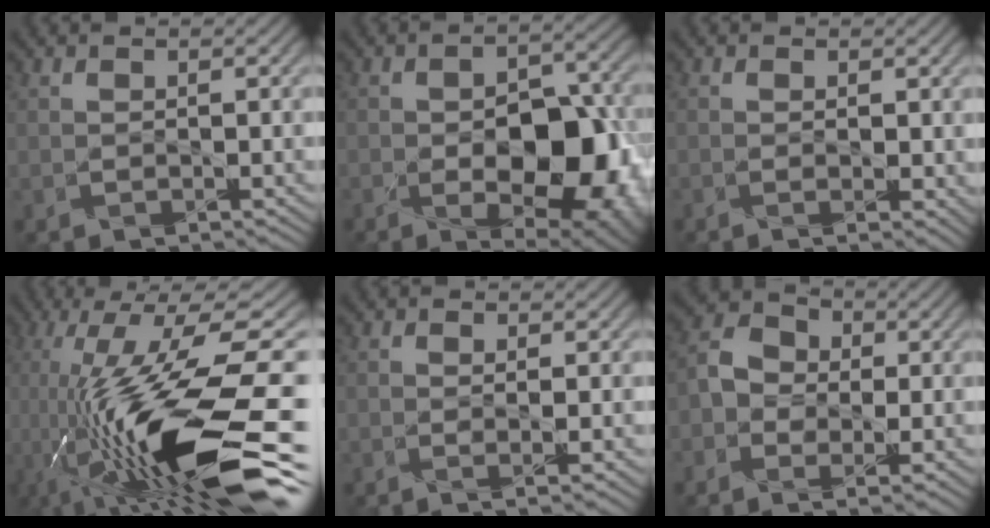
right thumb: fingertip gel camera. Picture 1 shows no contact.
{"total": 13.5, "force": [-3.4, 7.5, 10.7], "torque": [-0.135, -0.022, -0.038]}
{"total": 0.7, "force": [0.1, 0.1, 0.7], "torque": [-0.006, 0.001, -0.001]}
{"total": 19.3, "force": [-6.8, 5.0, 17.4], "torque": [-0.323, 0.009, -0.124]}
{"total": 1.0, "force": [-0.3, -0.3, 0.9], "torque": [-0.013, 0.005, -0.010]}
{"total": 5.3, "force": [-1.2, 4.1, 3.2], "torque": [-0.057, 0.011, -0.041]}